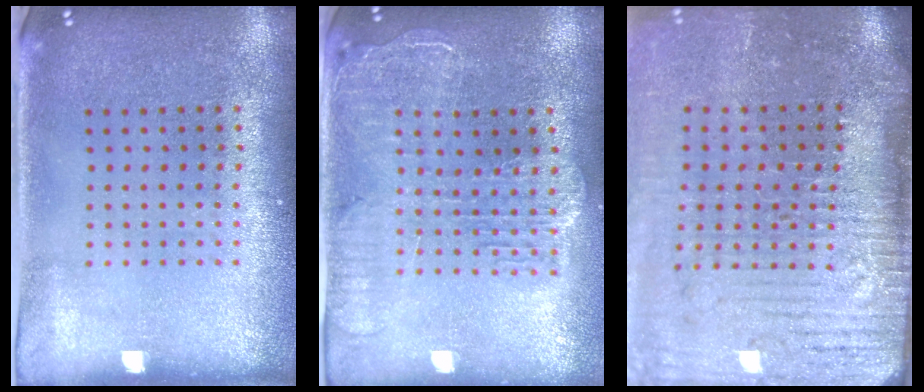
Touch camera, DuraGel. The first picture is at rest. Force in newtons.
{"total": 2.3, "press": 2.0, "slide": 1.1}
{"total": 5.1, "press": 4.3, "slide": 2.8}